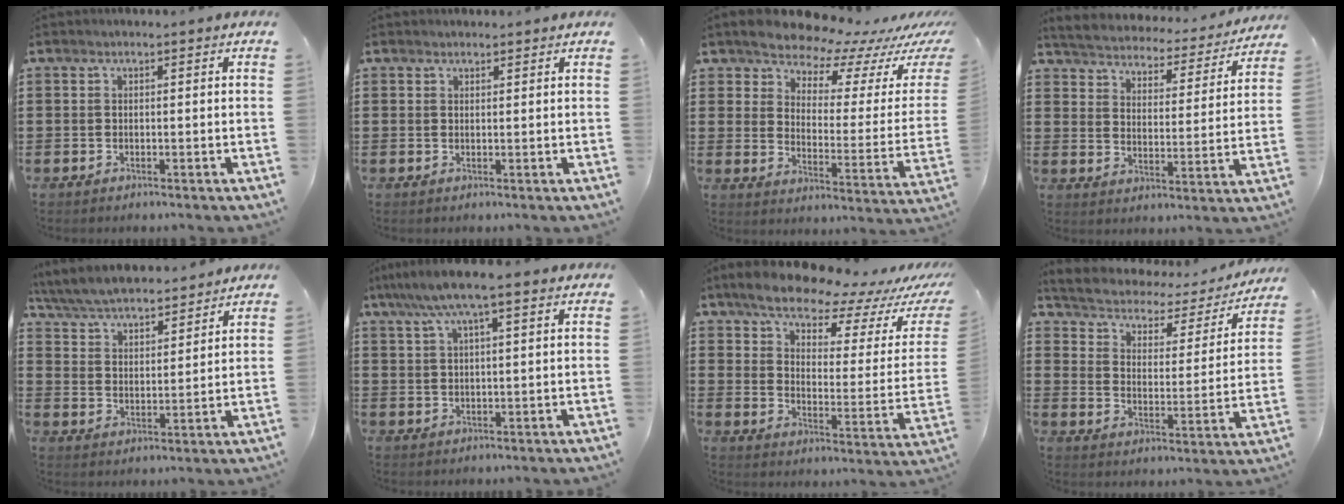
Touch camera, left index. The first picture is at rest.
{"total": 0.9, "force": [0.9, 0.3, 0.1], "torque": [-0.004, 0.001, 0.018]}
{"total": 7.5, "force": [7.3, 1.8, 0.7], "torque": [-0.043, -0.067, 0.124]}
{"total": 3.5, "force": [3.5, 0.1, 0.1], "torque": [-0.027, -0.032, 0.052]}
{"total": 5.8, "force": [5.6, 0.4, 1.3], "torque": [-0.050, -0.030, 0.099]}
{"total": 6.9, "force": [4.2, 0.8, 5.4], "torque": [-0.112, -0.001, 0.073]}
{"total": 8.5, "force": [7.8, 1.8, 2.9], "torque": [-0.082, -0.054, 0.132]}
{"total": 2.7, "force": [2.1, 1.4, 1.0], "torque": [-0.038, -0.019, 0.026]}